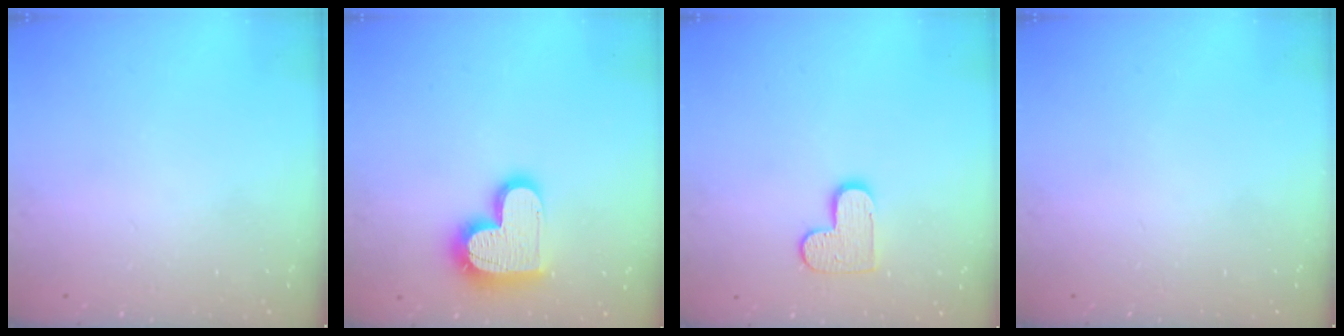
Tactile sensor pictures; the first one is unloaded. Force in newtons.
{"total": 17.0, "press": 16.9, "slide": 1.3}
{"total": 9.2, "press": 9.2, "slide": 0.2}
{"total": 0.0}